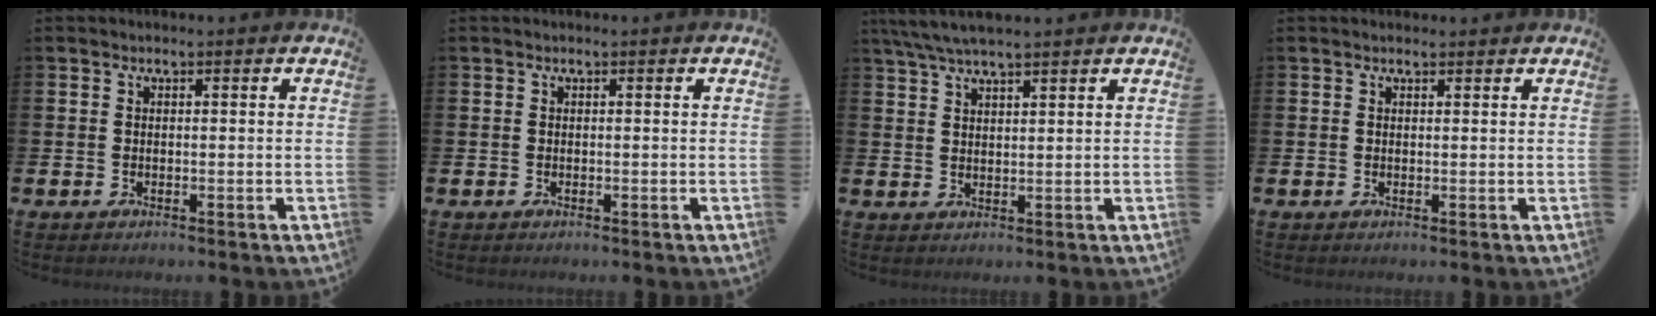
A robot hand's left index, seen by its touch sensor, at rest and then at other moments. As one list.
[{"total": 0.0}, {"total": 4.7, "force": [4.2, 0.5, 2.1], "torque": [-0.051, -0.008, 0.077]}, {"total": 0.8, "force": [0.8, 0.3, 0.2], "torque": [0.013, -0.003, 0.011]}]